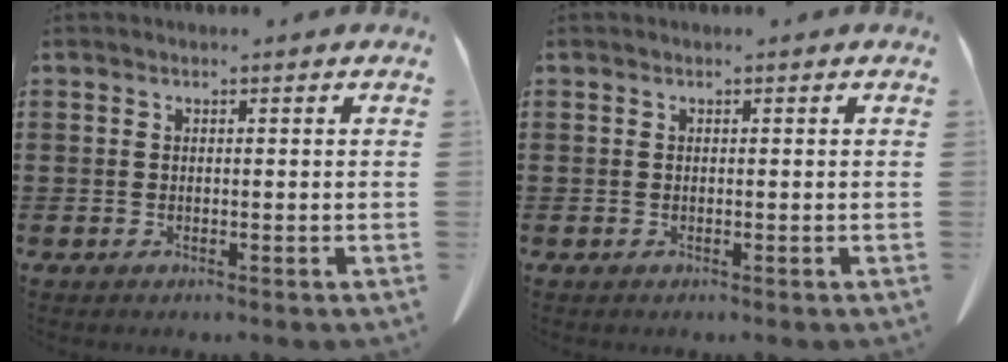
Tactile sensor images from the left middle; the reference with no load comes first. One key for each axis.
{"total": 0.0}